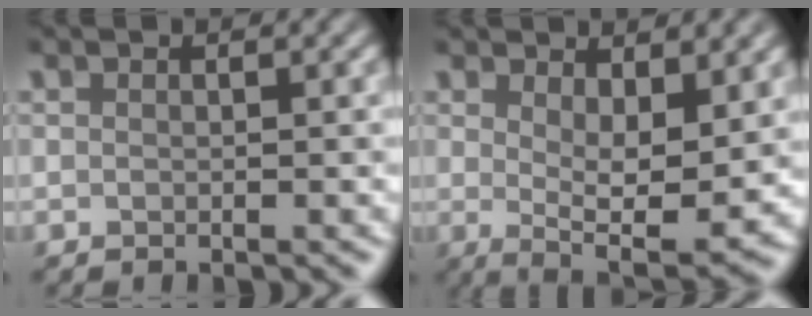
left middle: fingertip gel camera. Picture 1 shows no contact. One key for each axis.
{"total": 6.6, "fx": 1.3, "fy": 2.3, "fz": 6.1, "tx": -0.102, "ty": -0.019, "tz": 0.028}